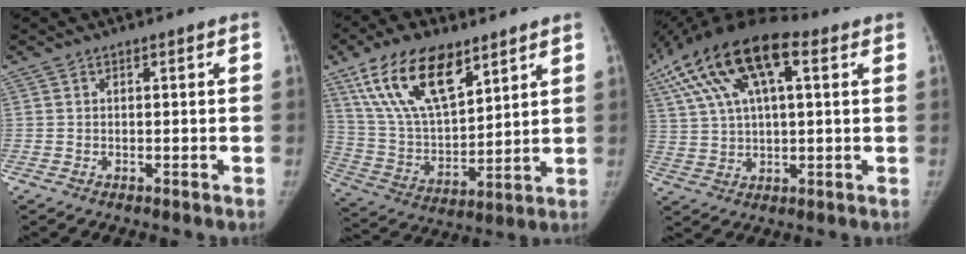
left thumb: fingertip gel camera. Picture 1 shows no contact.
{"total": 19.2, "force": [11.2, 8.8, 12.9], "torque": [-0.207, -0.042, 0.213]}
{"total": 19.9, "force": [8.9, 8.3, 15.7], "torque": [-0.312, 0.027, 0.158]}